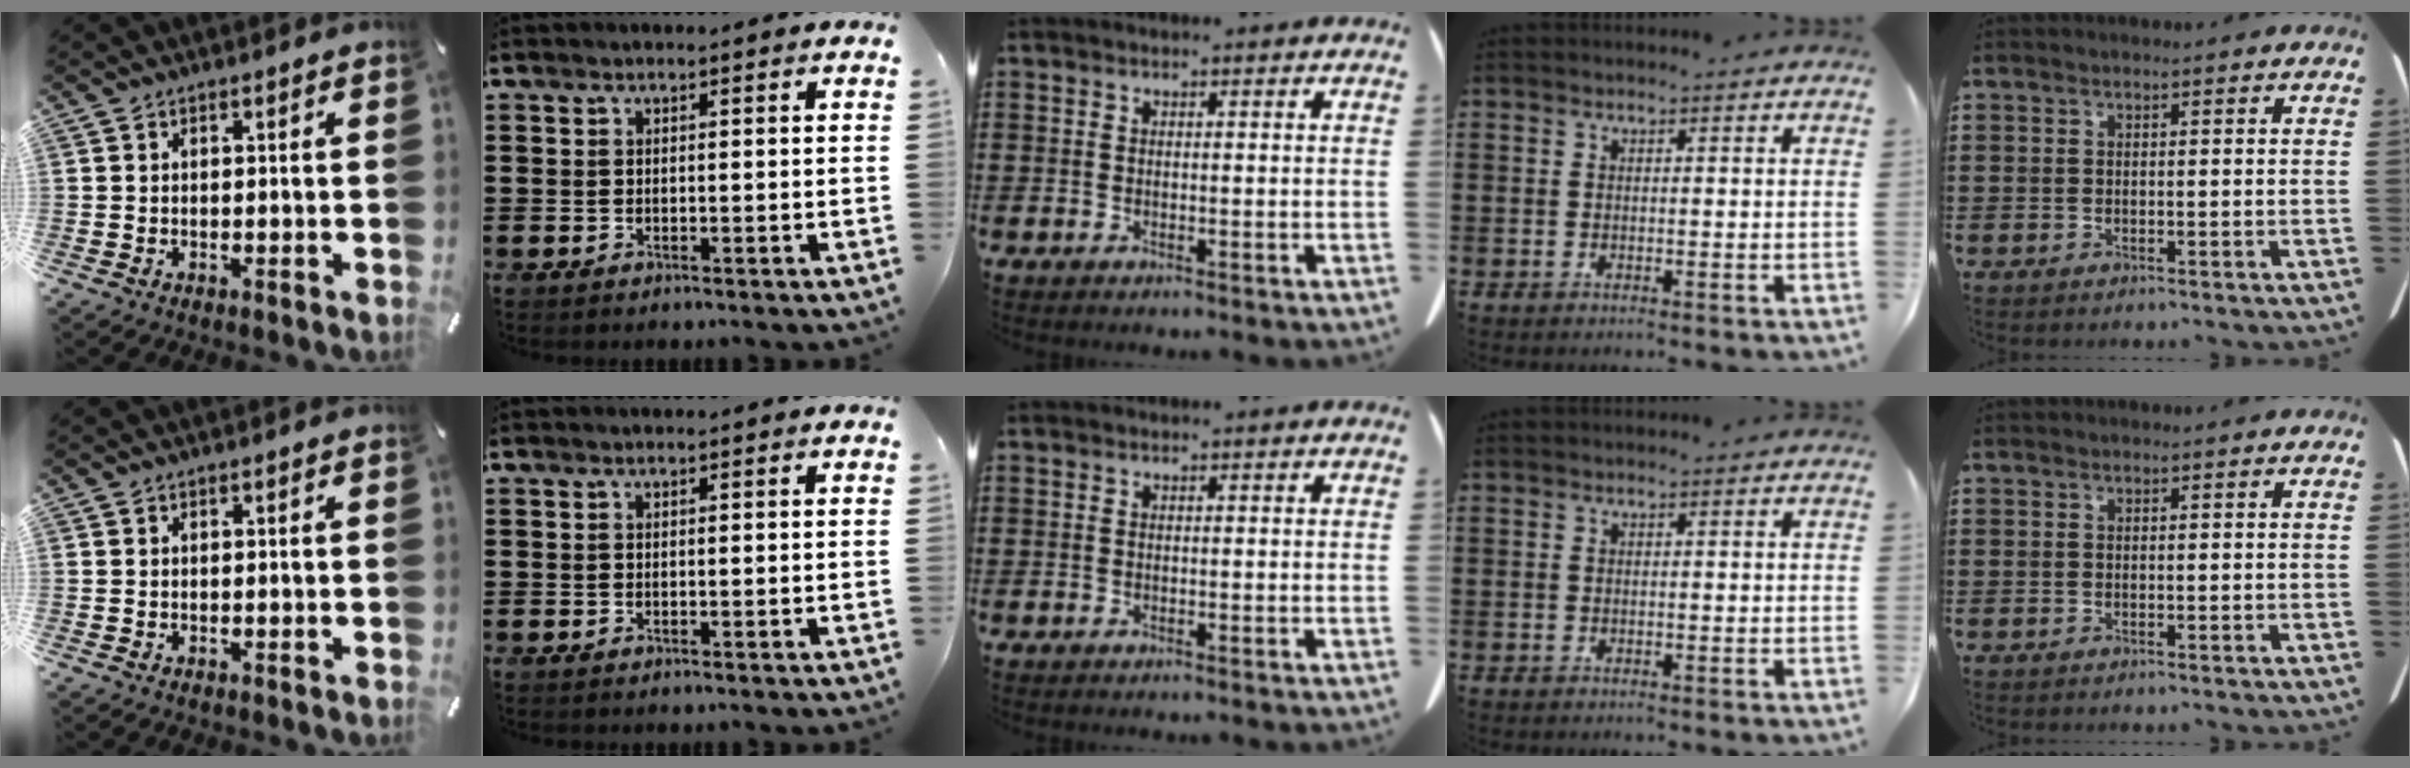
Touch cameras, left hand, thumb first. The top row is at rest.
{}